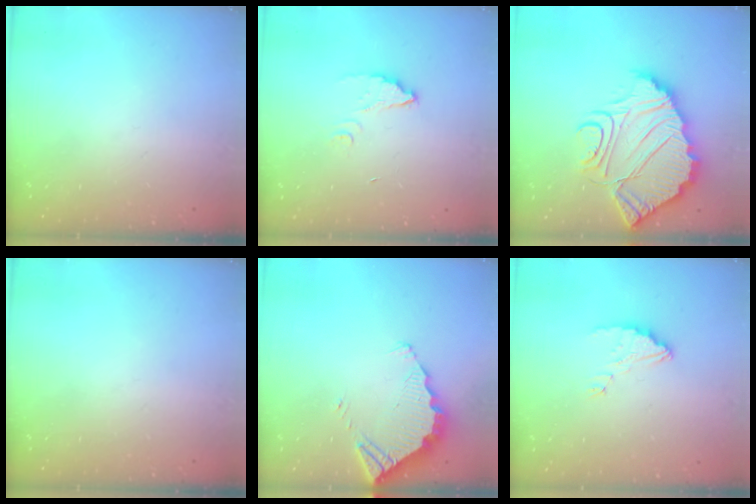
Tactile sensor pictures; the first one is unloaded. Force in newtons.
{"total": 3.3, "press": 3.3, "slide": 0.3}
{"total": 18.5, "press": 18.4, "slide": 1.6}
{"total": 0.0}
{"total": 4.0, "press": 3.9, "slide": 0.3}
{"total": 3.1, "press": 3.1, "slide": 0.1}